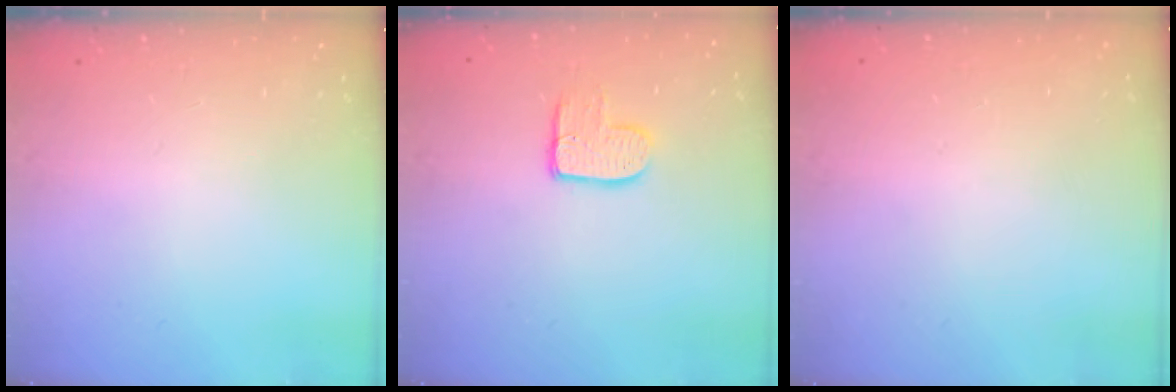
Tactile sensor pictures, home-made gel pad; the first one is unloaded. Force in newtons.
{"total": 8.8, "press": 8.8, "slide": 0.6}
{"total": 0.0}